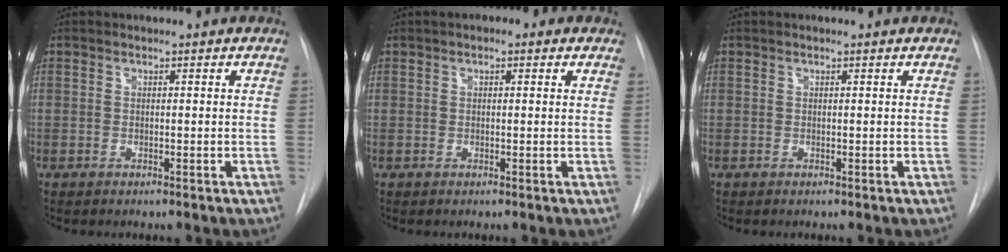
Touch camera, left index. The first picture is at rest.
{"total": 2.1, "force": [1.1, 1.1, 1.4], "torque": [-0.023, 0.013, 0.011]}
{"total": 0.0}